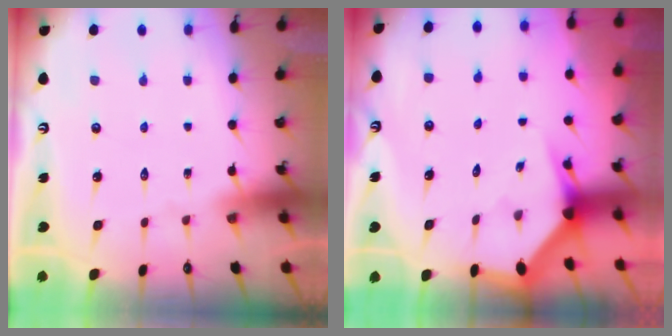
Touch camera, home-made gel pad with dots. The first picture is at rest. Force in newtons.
{"total": 2.9, "press": 2.9, "slide": 0.2}